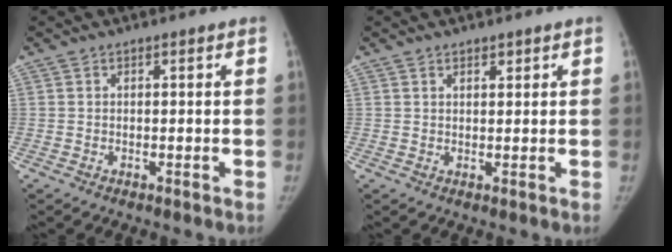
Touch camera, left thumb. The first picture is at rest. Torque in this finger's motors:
{"motor_torque": [-0.47, -0.34, -0.31, 0.02, 0.00]}